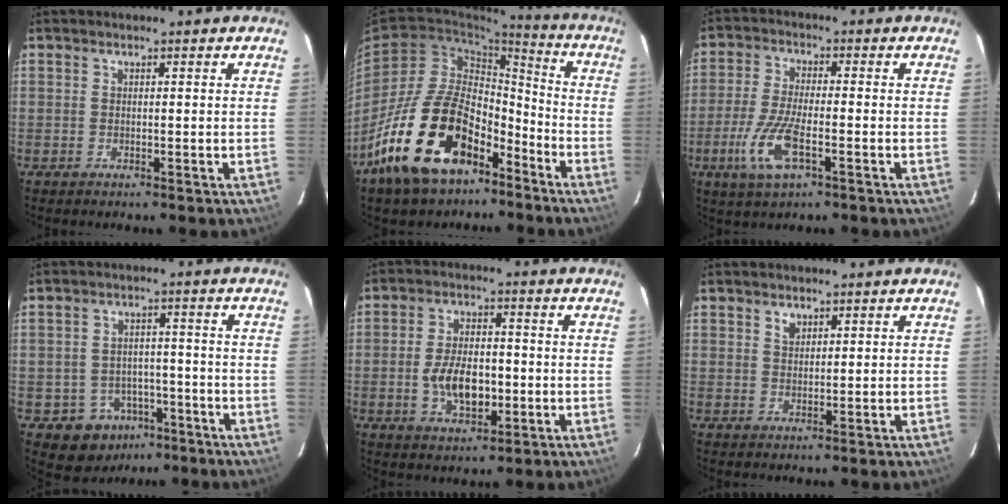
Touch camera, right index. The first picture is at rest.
{"total": 21.4, "force": [-13.0, 11.1, 12.9], "torque": [-0.243, 0.011, -0.215]}
{"total": 9.4, "force": [-3.8, 2.7, 8.1], "torque": [-0.179, -0.012, -0.073]}
{"total": 8.1, "force": [-4.7, 6.4, 1.6], "torque": [-0.039, 0.028, -0.051]}
{"total": 9.3, "force": [-1.9, 5.0, 7.6], "torque": [-0.149, 0.000, -0.027]}
{"total": 1.9, "force": [1.1, 1.3, 0.7], "torque": [-0.010, 0.004, 0.021]}